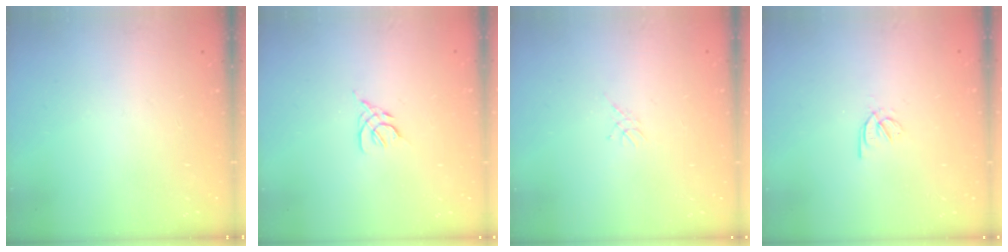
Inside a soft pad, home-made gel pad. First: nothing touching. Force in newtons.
{"total": 2.4, "press": 2.3, "slide": 0.6}
{"total": 1.1, "press": 1.1, "slide": 0.3}
{"total": 2.3, "press": 2.2, "slide": 0.5}